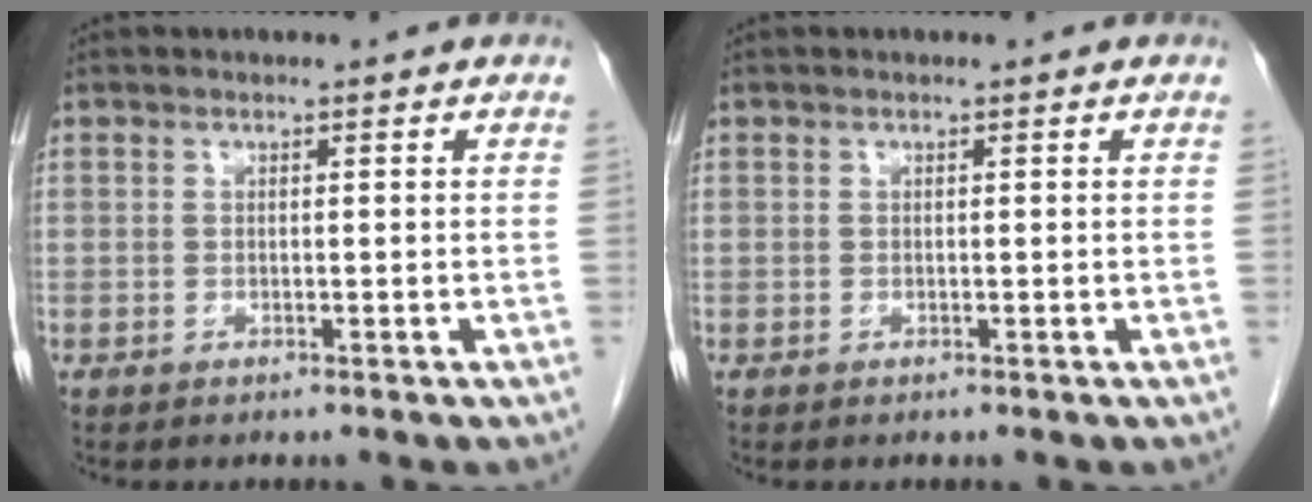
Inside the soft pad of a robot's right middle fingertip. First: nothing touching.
{"total": 0.0}